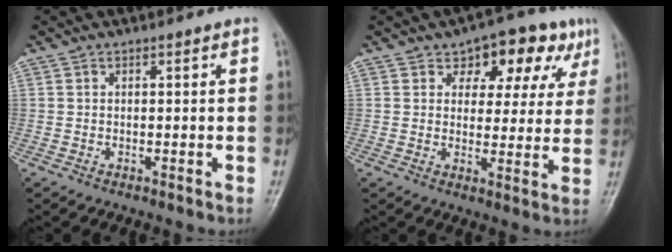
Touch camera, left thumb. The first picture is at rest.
{"total": 11.8, "force": [6.1, 7.1, 7.2], "torque": [-0.036, -0.011, 0.078]}